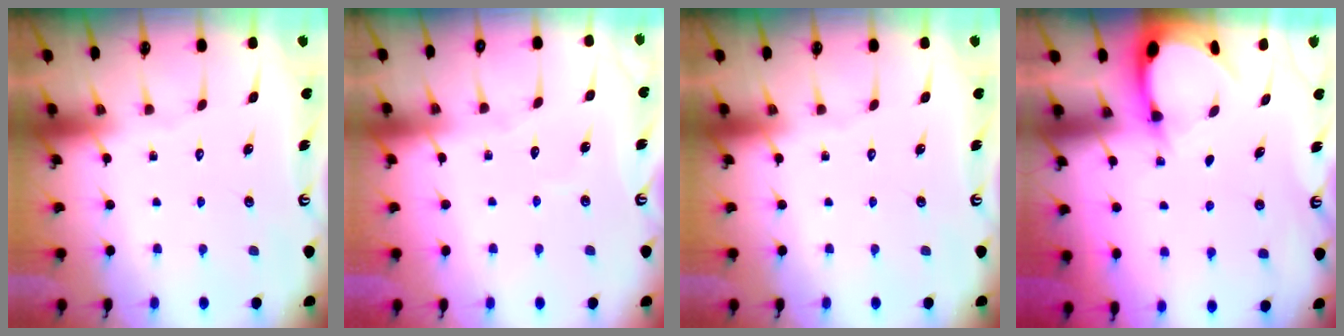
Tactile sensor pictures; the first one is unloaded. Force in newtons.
{"total": 3.6, "press": 3.6, "slide": 0.4}
{"total": 0.0}
{"total": 3.1, "press": 3.1, "slide": 0.3}